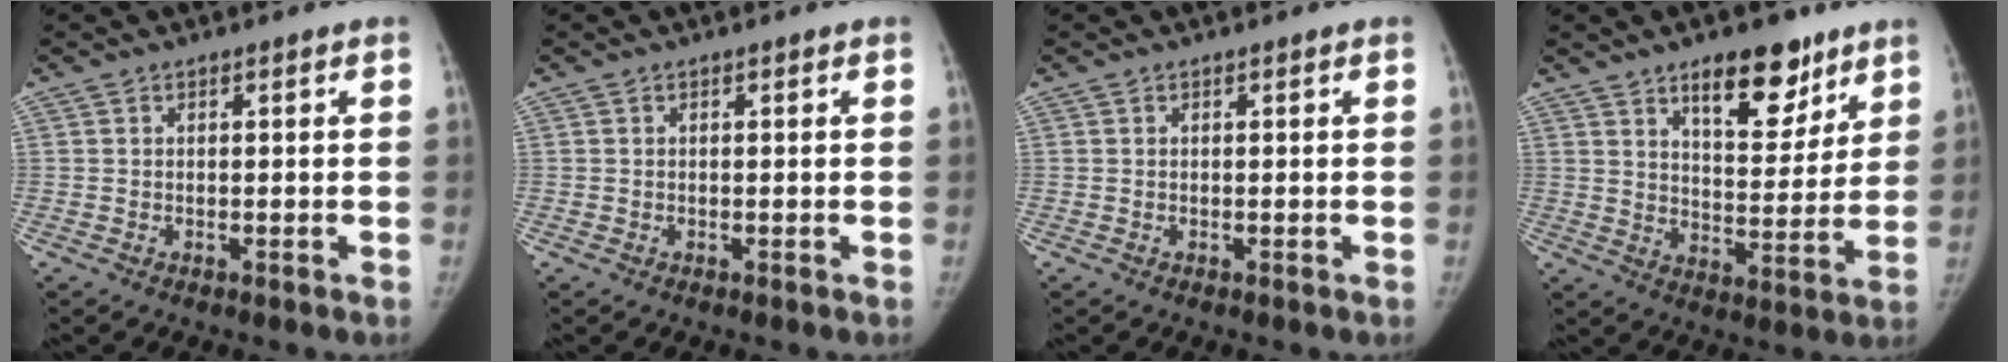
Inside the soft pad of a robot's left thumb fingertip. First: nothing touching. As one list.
[{"total": 0.0}, {"total": 0.0}, {"total": 13.1, "force": [8.5, 5.8, 8.2], "torque": [-0.076, -0.051, 0.130]}]